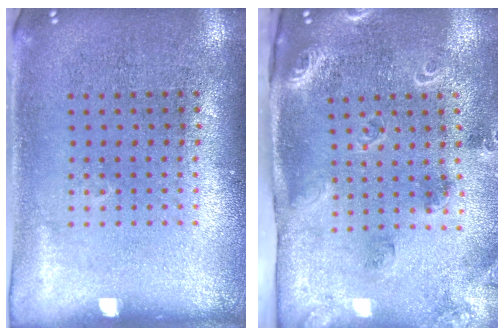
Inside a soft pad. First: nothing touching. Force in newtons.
{"total": 1.8, "press": 1.7, "slide": 0.5}